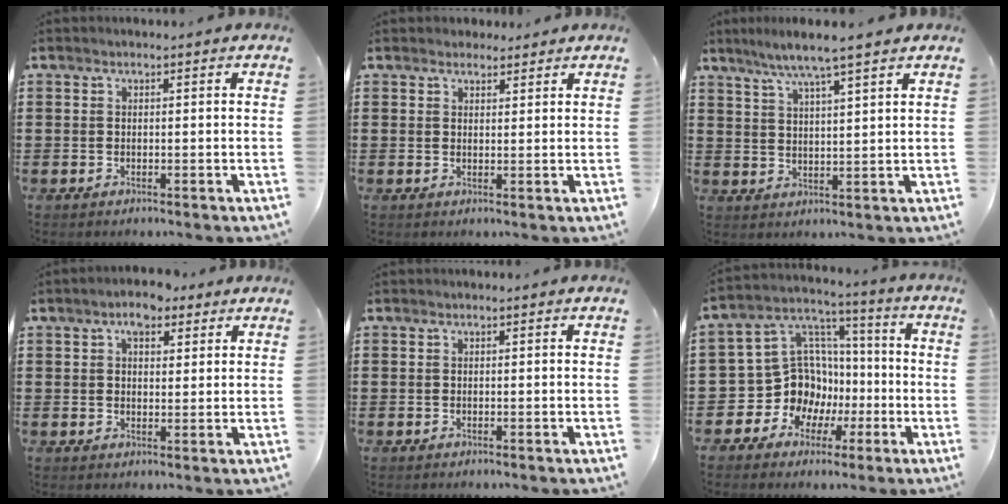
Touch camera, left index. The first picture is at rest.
{"total": 2.1, "force": [1.9, 1.0, 0.2], "torque": [0.000, 0.002, 0.036]}
{"total": 5.7, "force": [4.7, -0.5, 3.2], "torque": [-0.076, -0.016, 0.081]}
{"total": 4.3, "force": [2.9, 2.1, 2.4], "torque": [-0.048, 0.009, 0.051]}
{"total": 0.0}
{"total": 11.4, "force": [-2.1, 10.6, 3.6], "torque": [-0.130, -0.007, -0.031]}